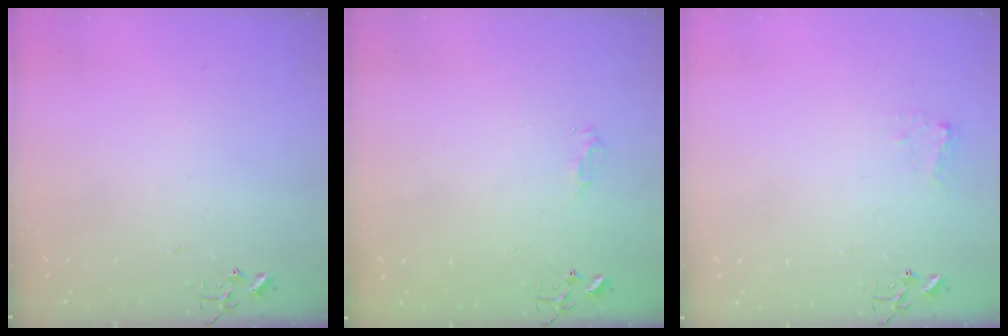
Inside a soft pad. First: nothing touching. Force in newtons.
{"total": 7.1, "press": 7.1, "slide": 0.8}
{"total": 6.6, "press": 6.6, "slide": 0.2}